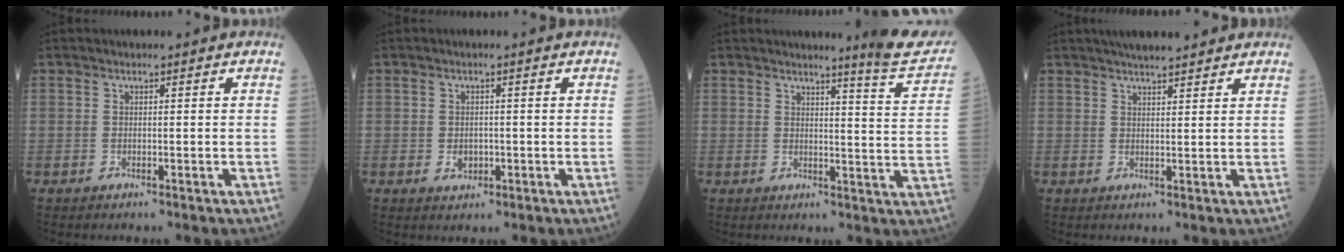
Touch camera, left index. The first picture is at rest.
{"total": 2.0, "force": [-0.4, 1.5, 1.1], "torque": [-0.020, 0.002, -0.001]}
{"total": 8.1, "force": [7.5, -0.7, 2.9], "torque": [-0.035, -0.046, 0.076]}
{"total": 7.2, "force": [6.2, 1.0, 3.6], "torque": [-0.052, 0.027, 0.089]}